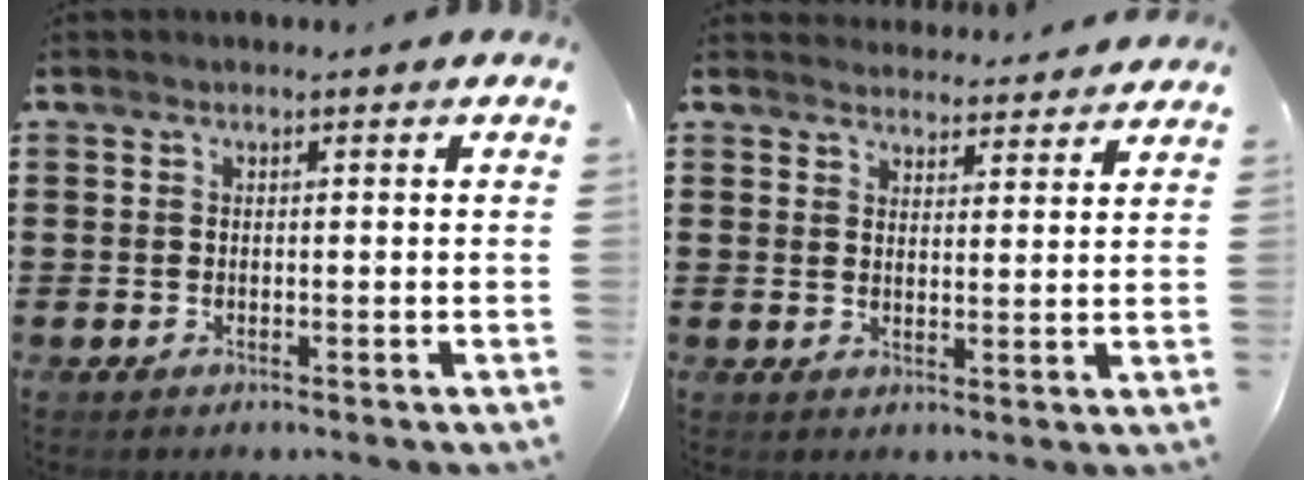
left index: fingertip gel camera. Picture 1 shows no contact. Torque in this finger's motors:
{"motor_torque": [1.46, -0.68, 0.04, -0.01]}